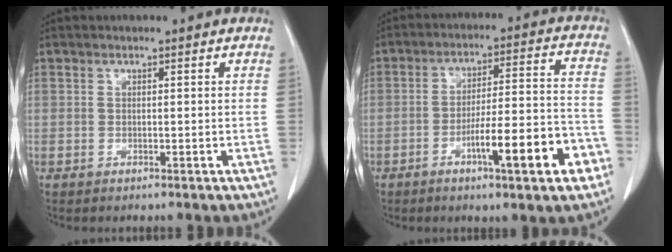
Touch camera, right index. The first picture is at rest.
{"total": 13.1, "force": [-5.9, 1.6, 11.6], "torque": [-0.176, 0.015, -0.084]}